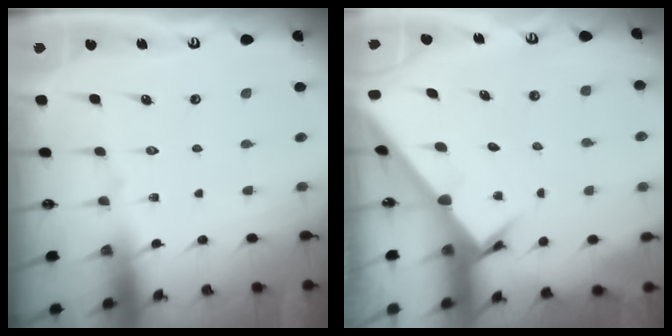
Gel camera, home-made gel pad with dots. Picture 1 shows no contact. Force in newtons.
{"total": 2.5, "press": 2.5, "slide": 0.3}